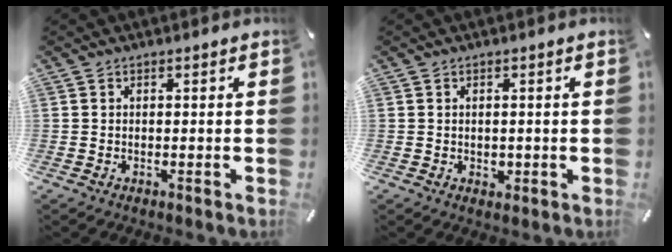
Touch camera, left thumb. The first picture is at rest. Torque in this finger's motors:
{"motor_torque": [0.23, 0.14, -0.05, -0.01, -0.02]}